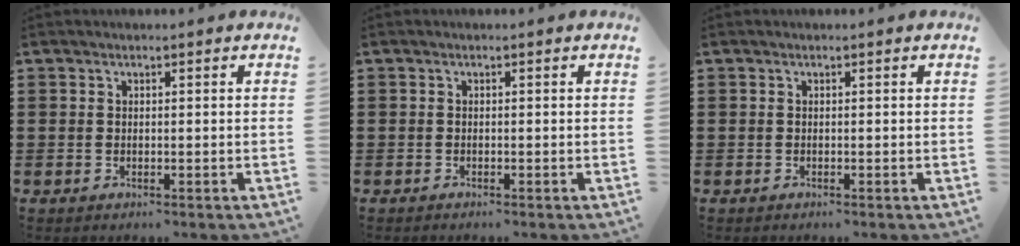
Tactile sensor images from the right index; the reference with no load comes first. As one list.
[{"total": 0.0}, {"total": 0.0}]